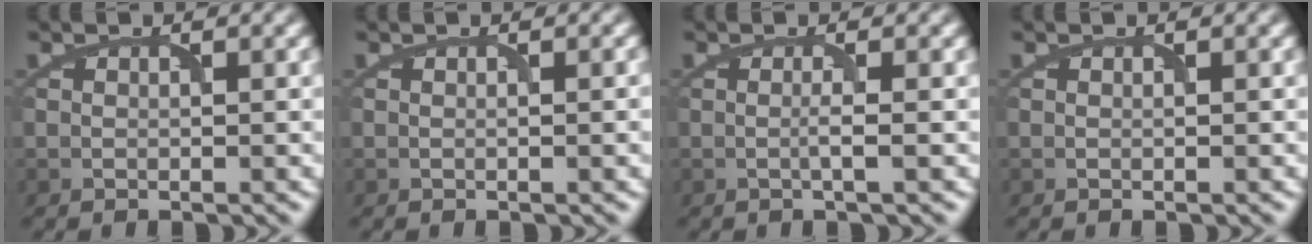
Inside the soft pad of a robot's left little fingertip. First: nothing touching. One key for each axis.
{"total": 1.2, "fx": 0.1, "fy": 0.5, "fz": 1.1, "tx": -0.007, "ty": -0.002, "tz": -0.002}
{"total": 1.1, "fx": -0.3, "fy": 0.1, "fz": 1.1, "tx": -0.019, "ty": -0.001, "tz": -0.005}
{"total": 0.0}